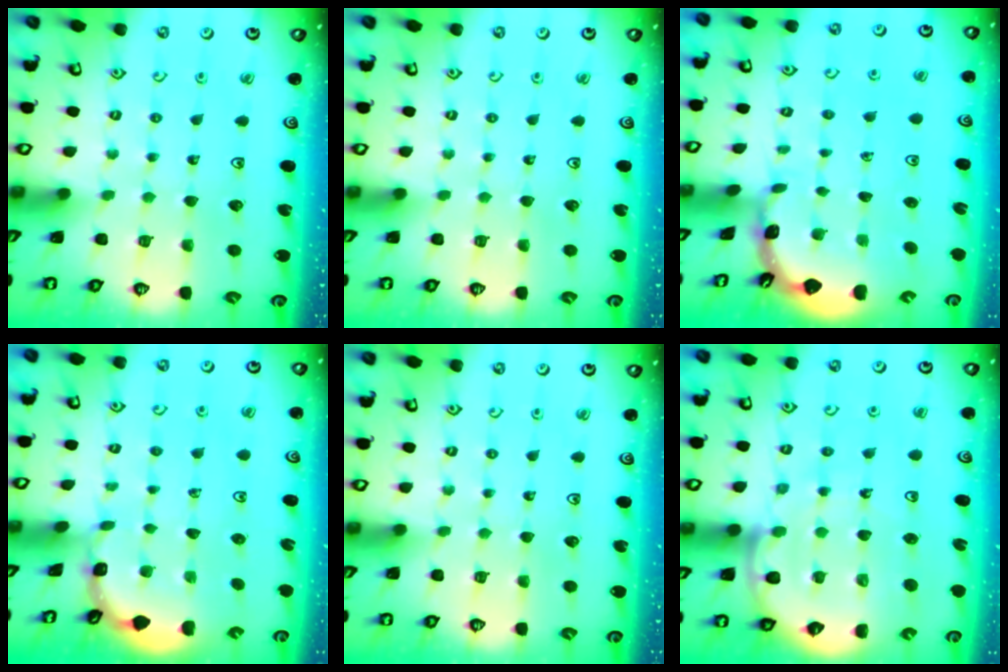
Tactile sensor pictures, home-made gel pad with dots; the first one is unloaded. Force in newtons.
{"total": 0.0}
{"total": 1.7, "press": 1.7, "slide": 0.1}
{"total": 1.3, "press": 1.3, "slide": 0.1}
{"total": 0.0}
{"total": 9.9, "press": 9.7, "slide": 2.2}